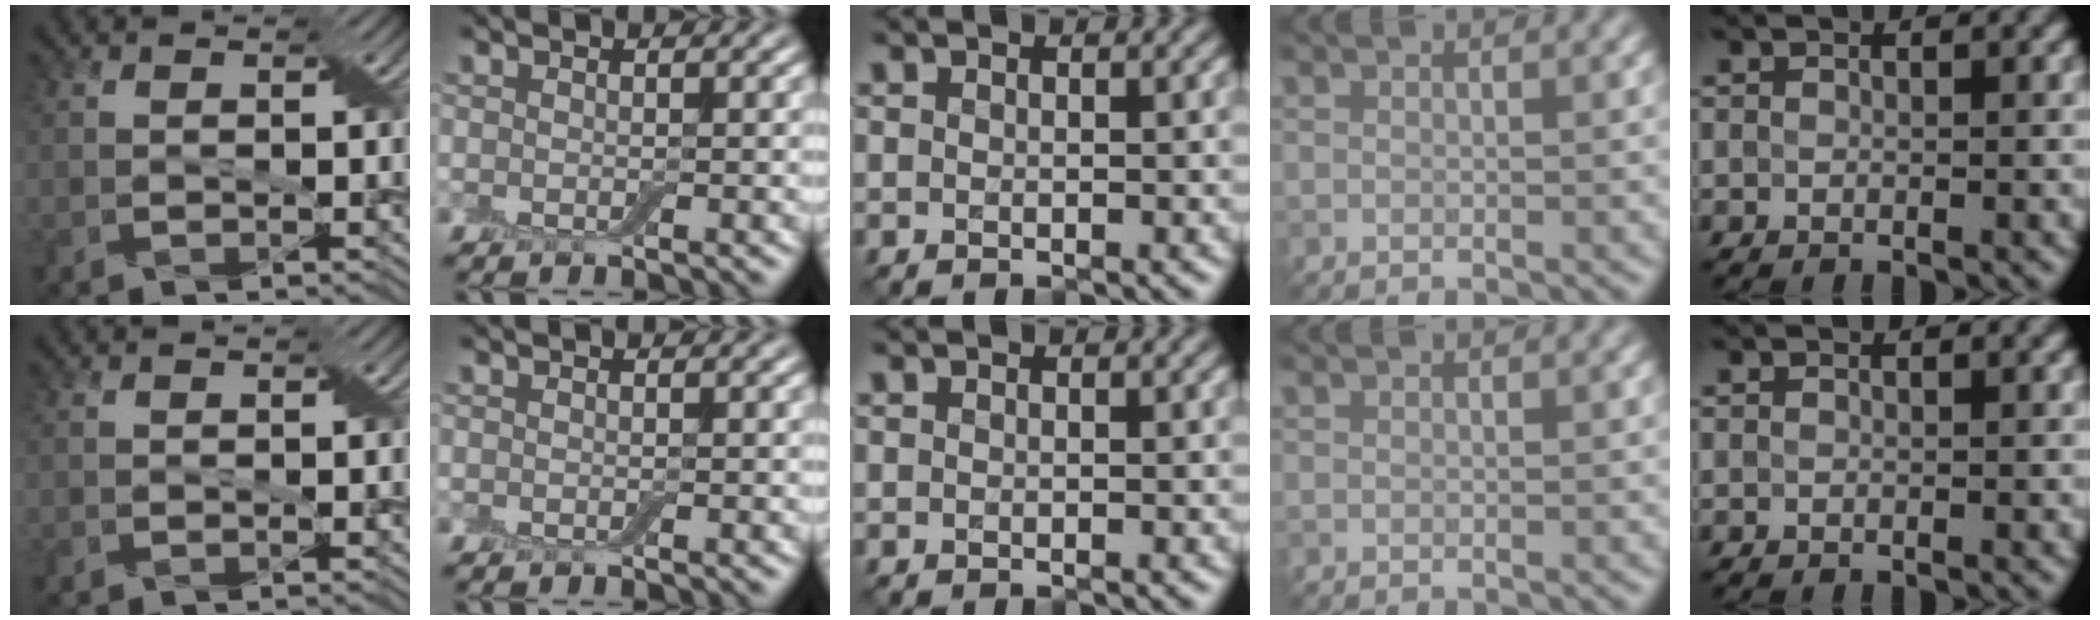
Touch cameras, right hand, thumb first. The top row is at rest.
{}